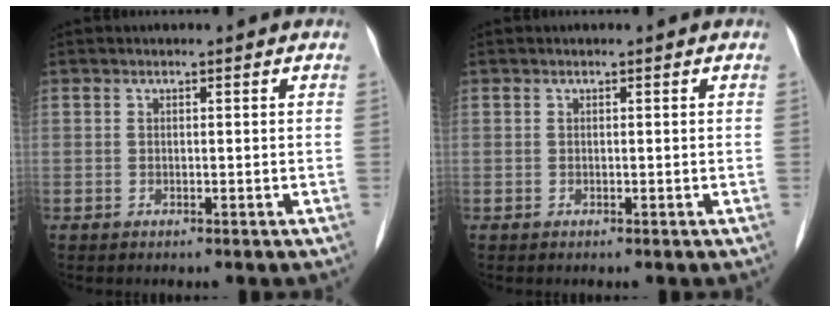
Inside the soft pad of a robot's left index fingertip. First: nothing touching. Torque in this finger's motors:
{"motor_torque": [0.00, 0.00, 0.00, 0.00]}